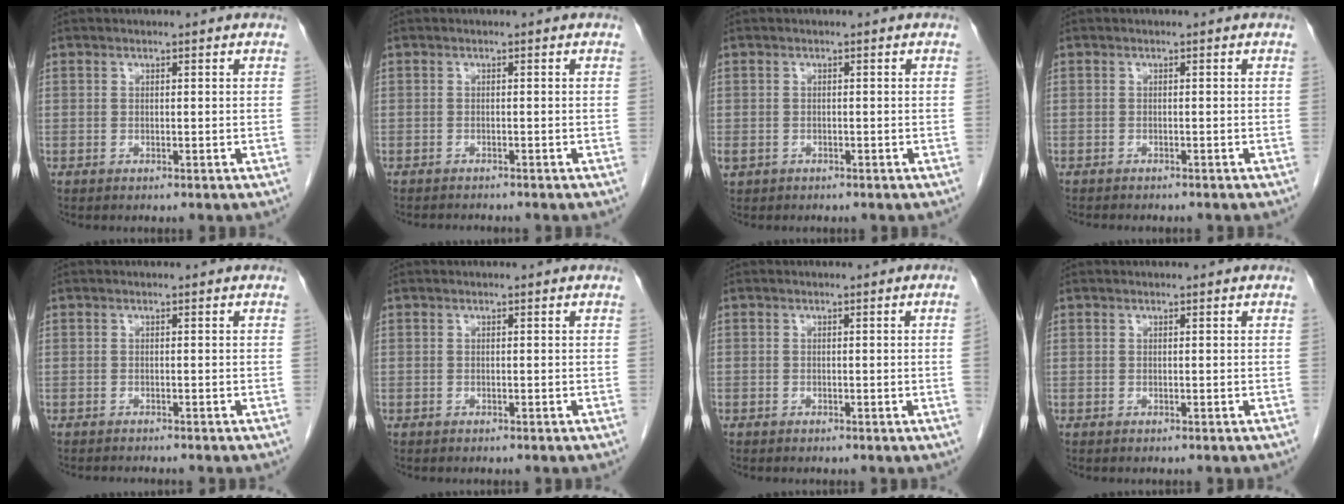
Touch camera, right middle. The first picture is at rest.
{"total": 2.3, "force": [-2.3, 0.1, 0.4], "torque": [-0.006, -0.007, -0.033]}
{"total": 1.7, "force": [-1.0, 1.3, 0.6], "torque": [-0.013, 0.001, -0.011]}
{"total": 4.0, "force": [-3.5, 1.0, 1.7], "torque": [-0.025, -0.007, -0.043]}
{"total": 2.1, "force": [-2.1, 0.0, 0.6], "torque": [-0.010, -0.004, -0.028]}
{"total": 0.0}
{"total": 1.0, "force": [-0.2, -0.4, 0.9], "torque": [-0.004, 0.002, -0.003]}
{"total": 0.0}